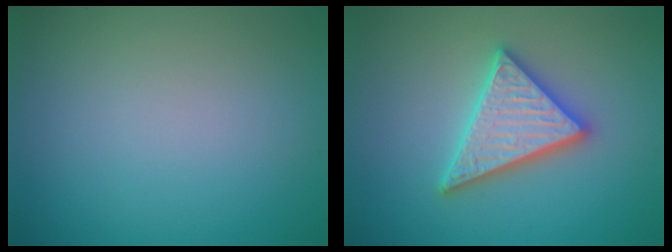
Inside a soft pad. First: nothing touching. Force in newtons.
{"total": 4.9, "press": 4.8, "slide": 0.6}